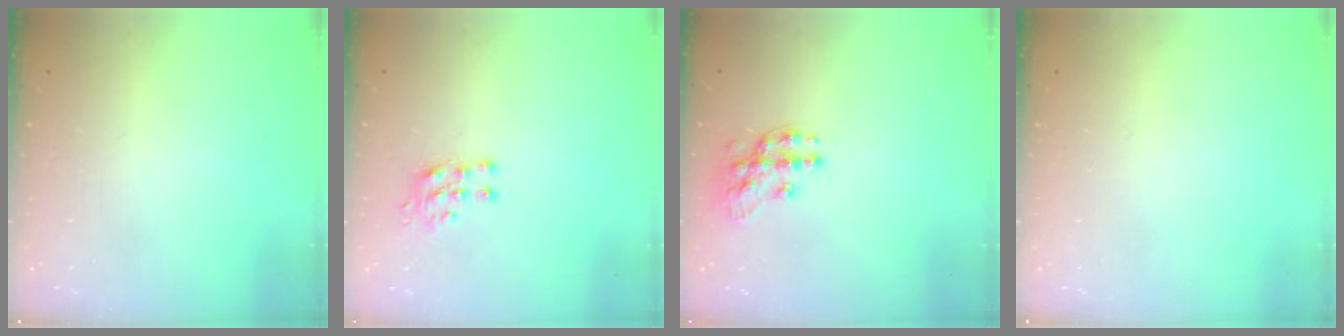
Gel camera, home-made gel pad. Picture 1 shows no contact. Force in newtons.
{"total": 7.1, "press": 7.1, "slide": 0.8}
{"total": 12.6, "press": 12.6, "slide": 0.8}
{"total": 0.0}